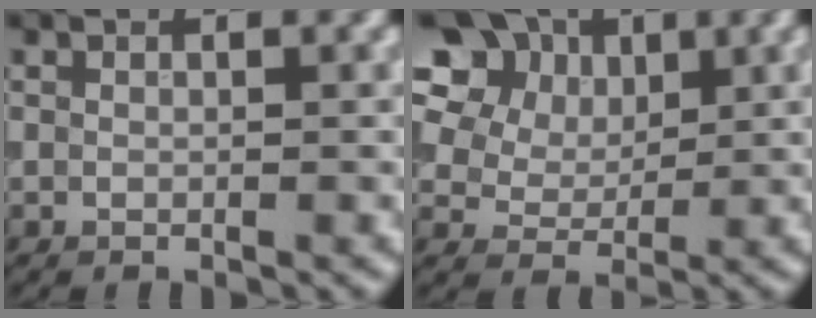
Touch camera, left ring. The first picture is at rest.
{"total": 16.6, "force": [7.7, 12.5, 7.9], "torque": [-0.199, 0.046, 0.143]}